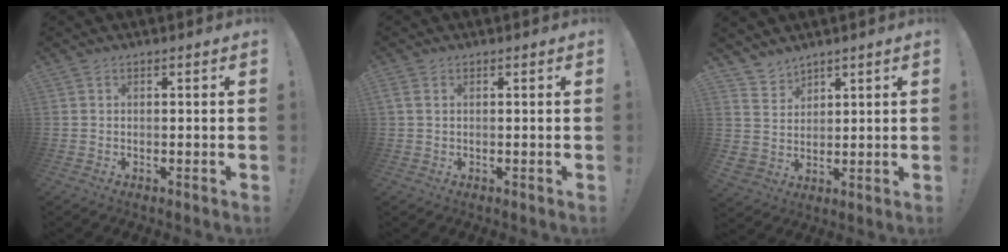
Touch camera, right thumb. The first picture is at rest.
{"total": 1.4, "force": [0.6, 0.9, 1.0], "torque": [-0.020, 0.003, 0.011]}
{"total": 6.3, "force": [4.9, 3.9, -0.5], "torque": [0.003, -0.044, 0.099]}